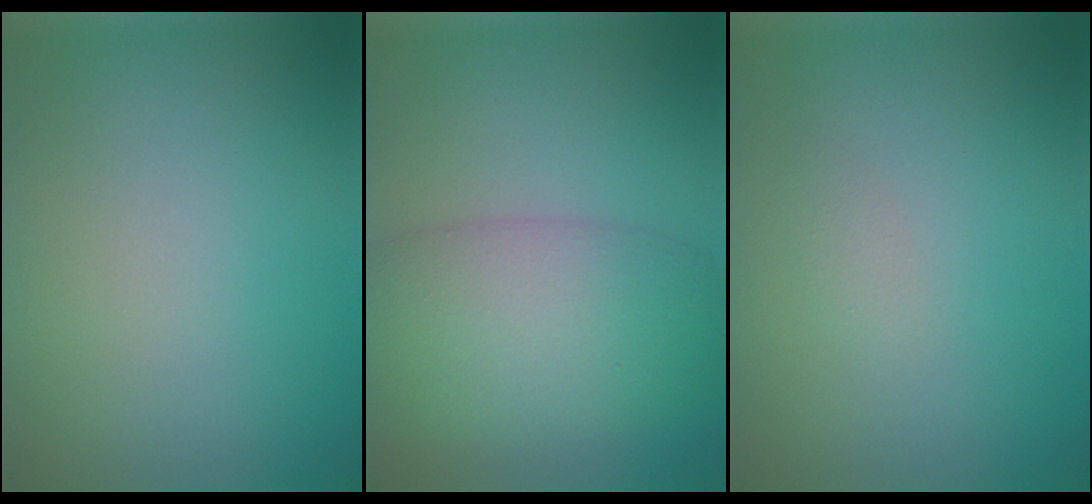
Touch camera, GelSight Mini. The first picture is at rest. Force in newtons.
{"total": 7.5, "press": 7.5, "slide": 0.3}
{"total": 0.6, "press": 0.6, "slide": 0.0}